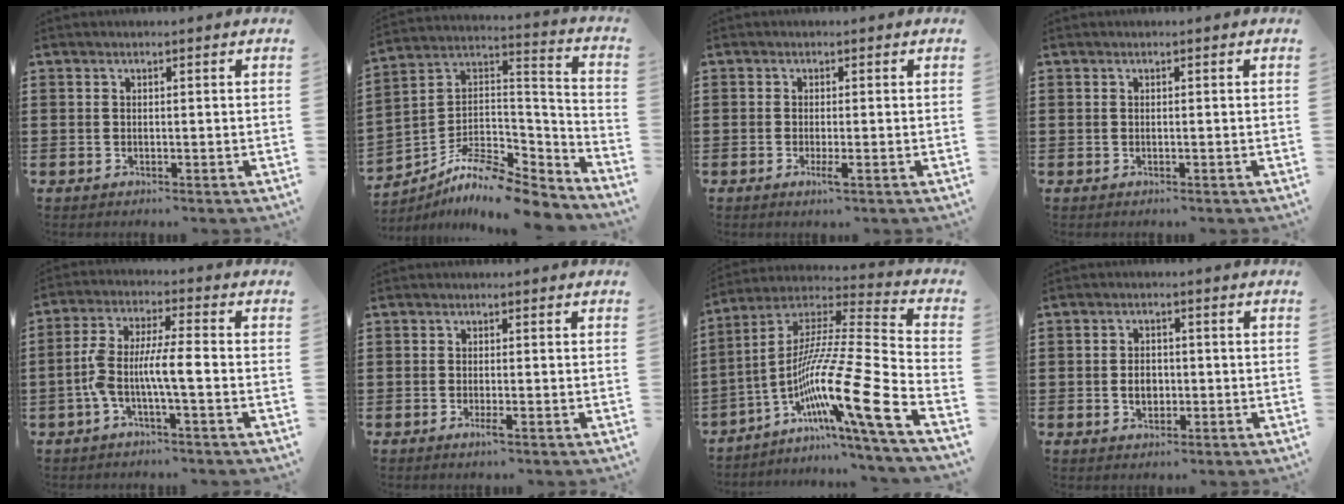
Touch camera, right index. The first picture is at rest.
{"total": 9.1, "force": [-7.7, 2.5, 4.2], "torque": [-0.084, 0.007, -0.154]}
{"total": 2.1, "force": [-0.8, 0.2, 1.9], "torque": [-0.040, -0.007, -0.016]}
{"total": 0.0}
{"total": 6.8, "force": [-2.1, 1.4, 6.4], "torque": [-0.147, -0.008, -0.051]}
{"total": 1.6, "force": [-0.8, 0.1, 1.4], "torque": [-0.030, -0.006, -0.016]}
{"total": 17.0, "force": [-7.6, 0.7, 15.2], "torque": [-0.282, -0.020, -0.141]}
{"total": 2.8, "force": [-0.3, 2.0, 2.0], "torque": [-0.040, 0.005, -0.008]}